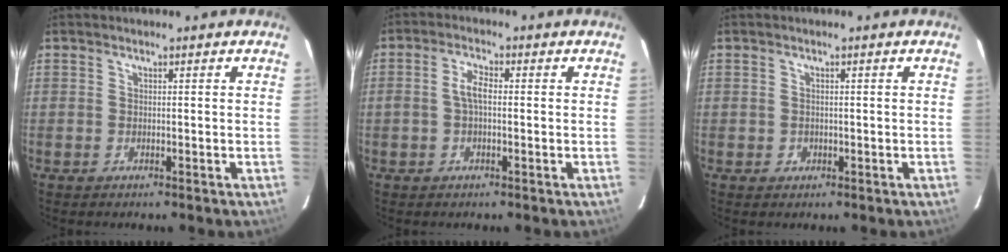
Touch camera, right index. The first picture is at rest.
{"total": 3.4, "force": [-0.2, 1.4, 3.1], "torque": [-0.063, 0.009, -0.003]}
{"total": 1.2, "force": [-0.3, 1.2, 0.1], "torque": [0.002, 0.000, 0.000]}